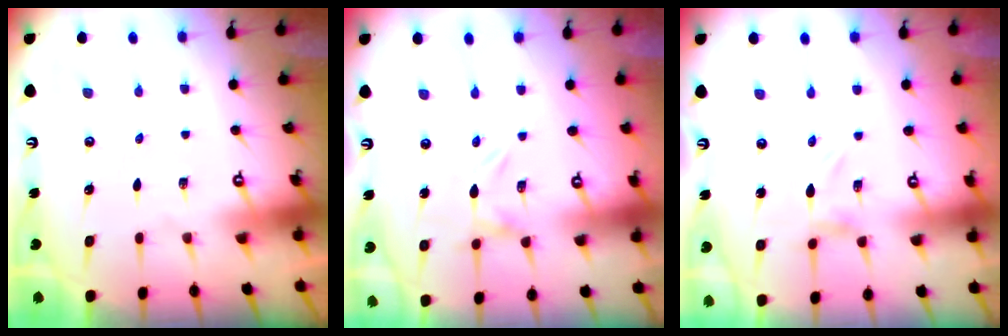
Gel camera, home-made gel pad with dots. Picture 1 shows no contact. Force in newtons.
{"total": 0.0}
{"total": 0.0}